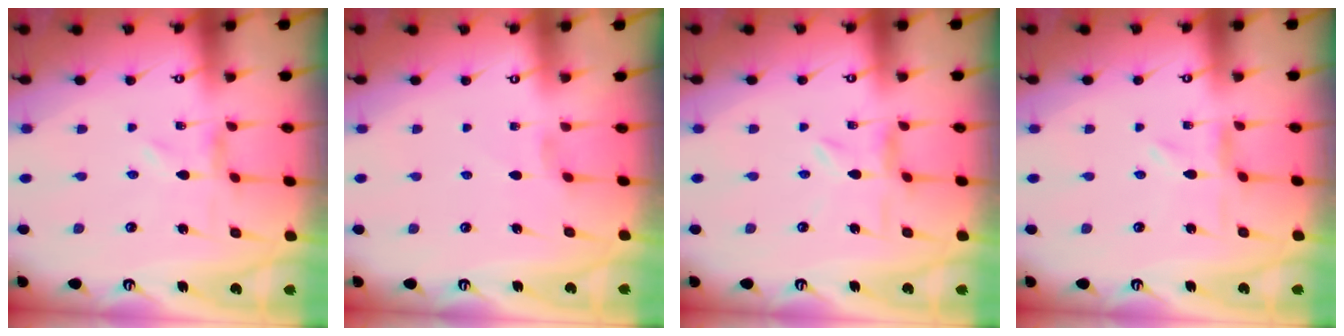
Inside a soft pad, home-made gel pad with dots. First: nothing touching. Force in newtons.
{"total": 0.0}
{"total": 3.0, "press": 2.9, "slide": 0.3}
{"total": 0.0}